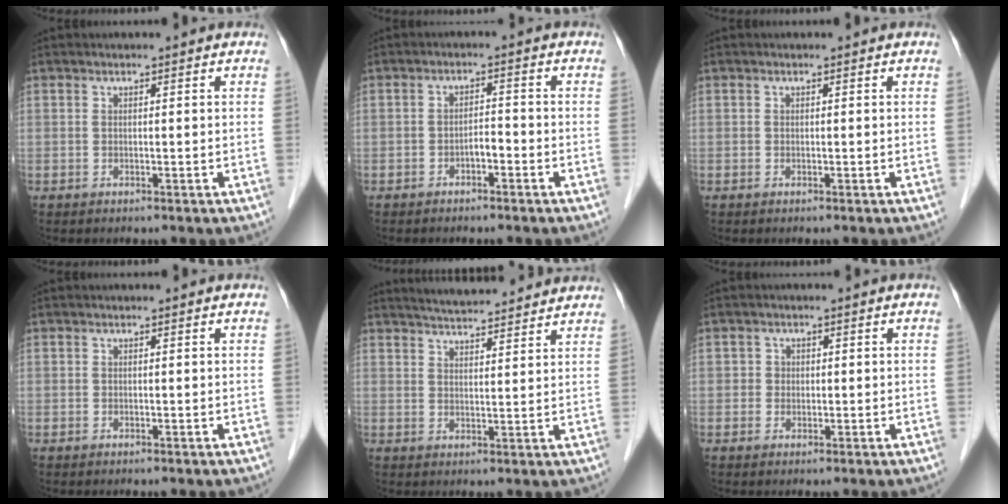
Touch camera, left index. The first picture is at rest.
{"total": 2.1, "force": [-1.5, 0.8, 1.3], "torque": [-0.018, 0.004, -0.024]}
{"total": 0.0}
{"total": 0.0}
{"total": 10.4, "force": [9.7, 1.2, 3.5], "torque": [-0.057, 0.018, 0.134]}
{"total": 1.7, "force": [-0.2, 1.6, 0.2], "torque": [0.000, 0.001, -0.005]}